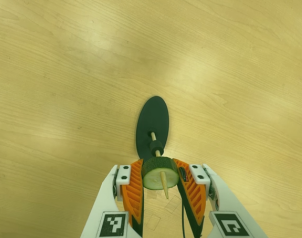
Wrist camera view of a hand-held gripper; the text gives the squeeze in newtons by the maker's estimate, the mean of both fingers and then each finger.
{"total": 11.3, "left": 9.7, "right": 13.0}